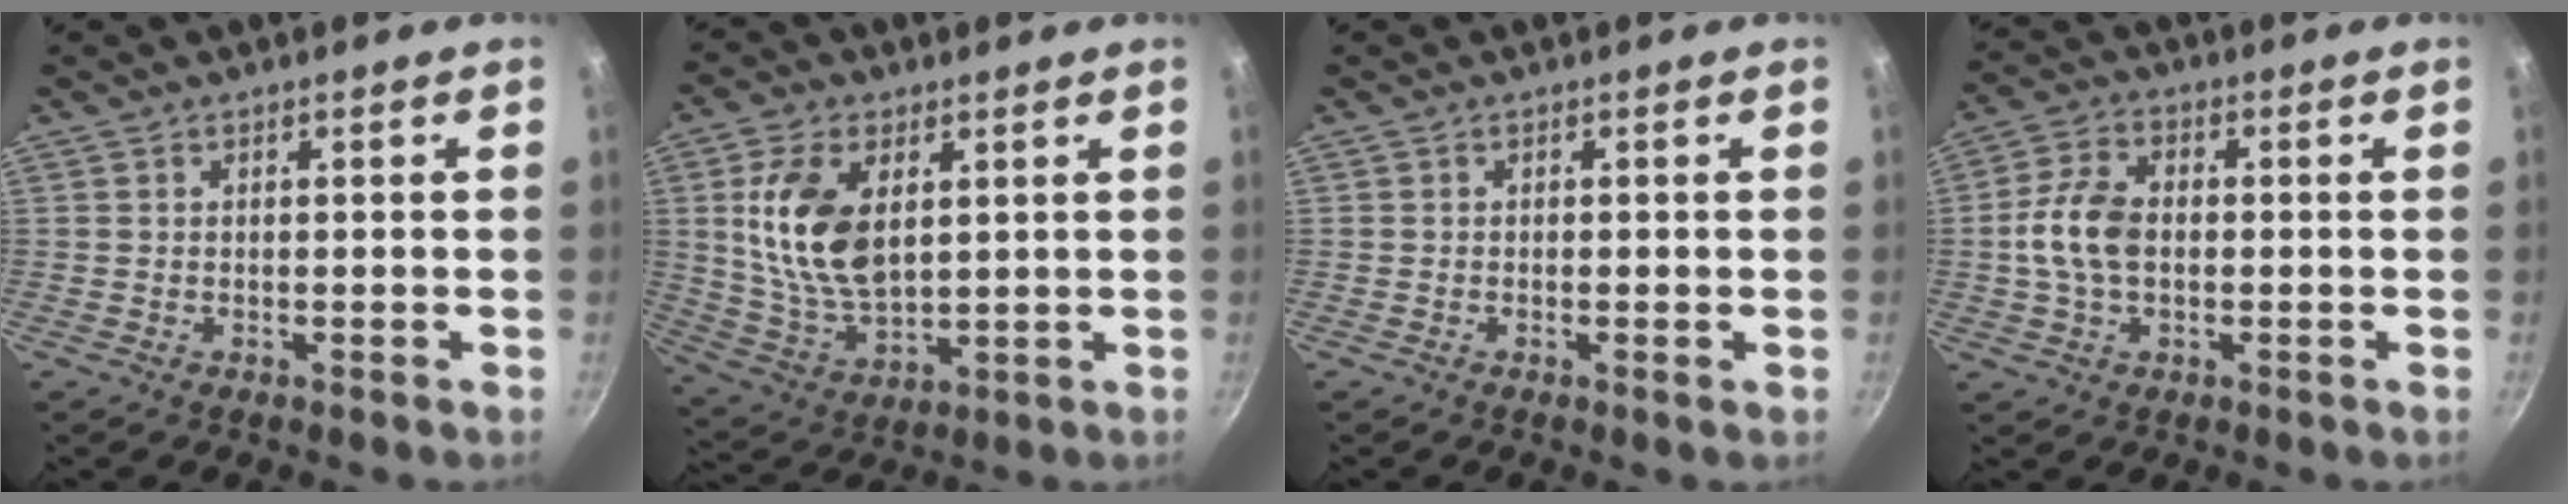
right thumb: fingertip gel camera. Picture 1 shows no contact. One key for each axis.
{"total": 14.2, "fx": 3.3, "fy": 8.2, "fz": 11.1, "tx": -0.200, "ty": -0.018, "tz": 0.074}
{"total": 0.8, "fx": -0.3, "fy": 0.0, "fz": 0.7, "tx": -0.016, "ty": -0.001, "tz": -0.005}
{"total": 8.8, "fx": -0.5, "fy": 5.7, "fz": 6.7, "tx": -0.128, "ty": 0.023, "tz": -0.015}